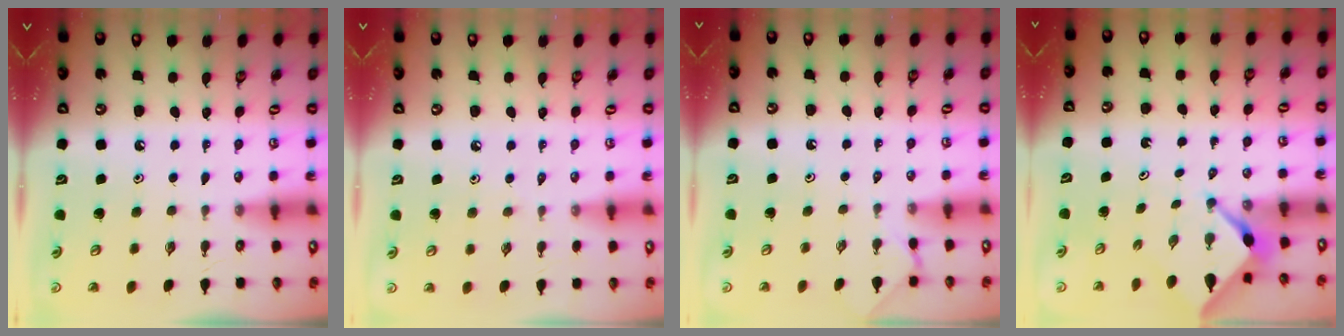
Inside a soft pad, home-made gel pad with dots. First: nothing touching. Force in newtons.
{"total": 3.4, "press": 3.3, "slide": 0.6}
{"total": 1.9, "press": 1.9, "slide": 0.4}
{"total": 2.4, "press": 2.4, "slide": 0.2}